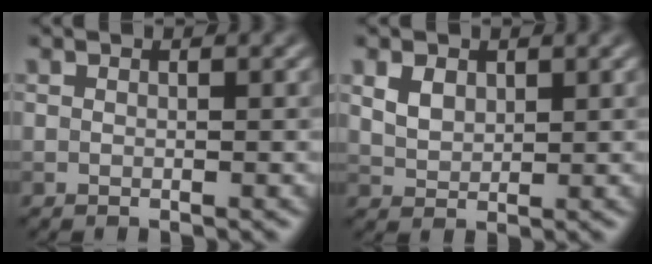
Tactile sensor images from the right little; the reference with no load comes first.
{"total": 2.1, "force": [1.0, 1.5, 1.2], "torque": [-0.028, 0.000, 0.020]}